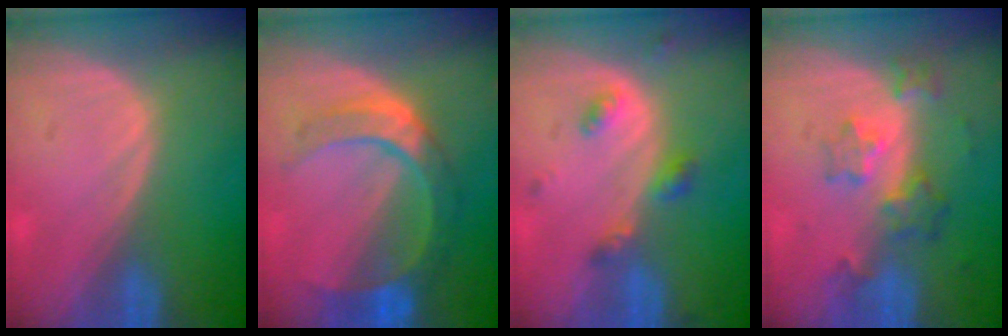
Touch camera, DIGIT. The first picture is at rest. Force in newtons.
{"total": 7.3, "press": 7.3, "slide": 0.2}
{"total": 3.8, "press": 3.7, "slide": 0.5}
{"total": 5.9, "press": 5.4, "slide": 2.5}